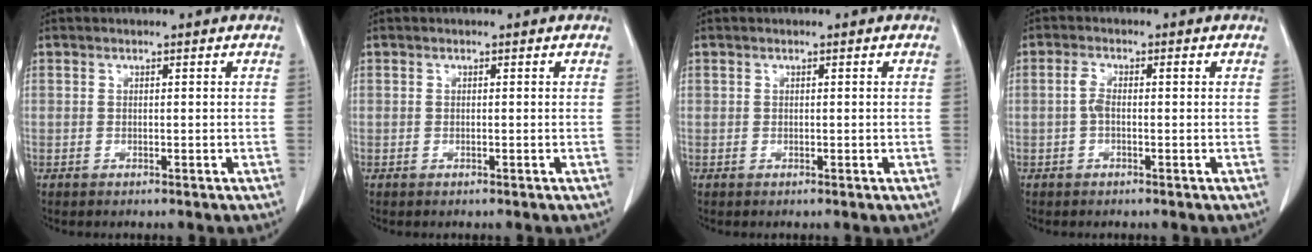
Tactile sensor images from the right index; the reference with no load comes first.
{"total": 0.0}
{"total": 0.0}
{"total": 2.9, "force": [0.2, 1.1, 2.7], "torque": [-0.061, 0.012, 0.001]}